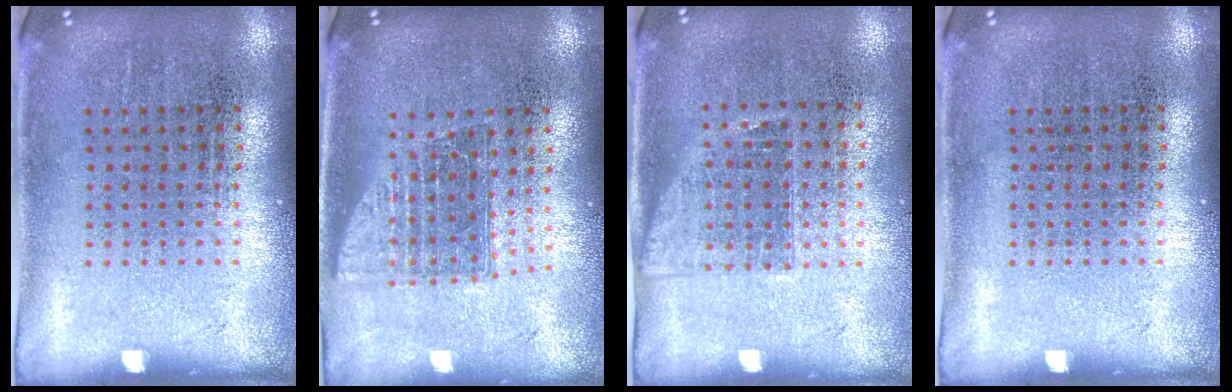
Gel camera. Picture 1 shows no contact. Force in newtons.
{"total": 1.5, "press": 1.2, "slide": 0.9}
{"total": 1.2, "press": 1.0, "slide": 0.7}
{"total": 0.0}